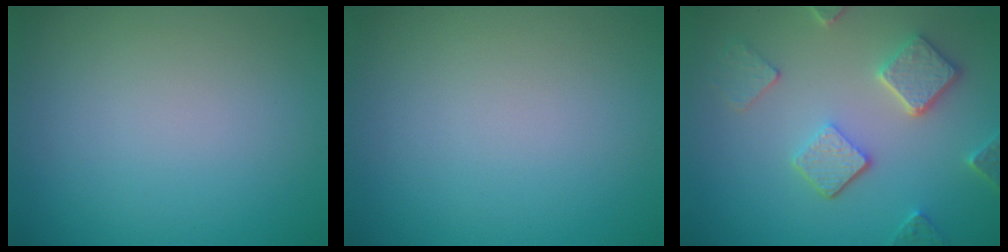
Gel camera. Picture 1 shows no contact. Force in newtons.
{"total": 0.0}
{"total": 5.0, "press": 3.9, "slide": 3.2}